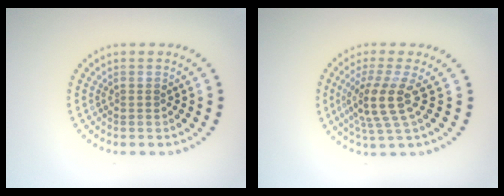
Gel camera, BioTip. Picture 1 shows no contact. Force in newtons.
{"total": 4.0, "press": 2.9, "slide": 2.7}